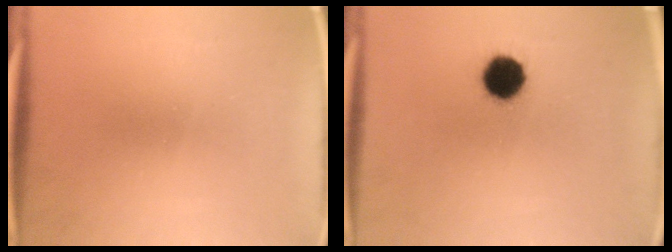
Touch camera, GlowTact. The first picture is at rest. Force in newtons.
{"total": 8.7}